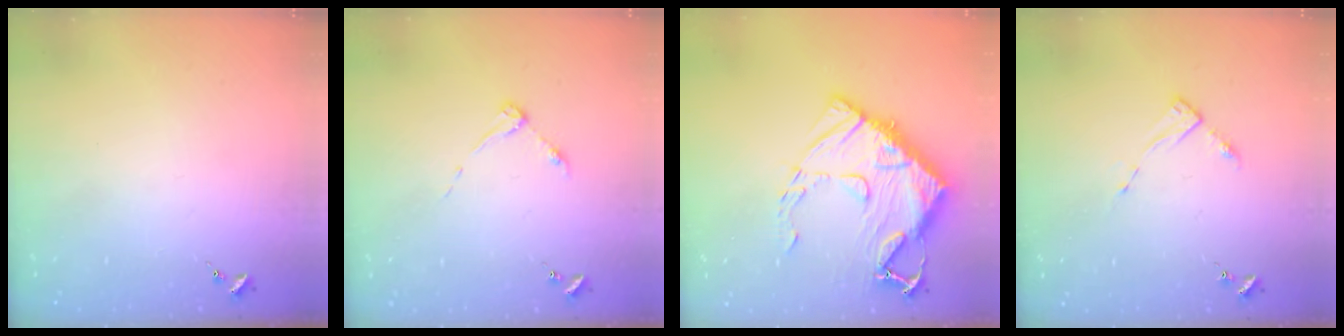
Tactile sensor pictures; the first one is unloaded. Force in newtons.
{"total": 3.7, "press": 3.7, "slide": 0.4}
{"total": 18.3, "press": 18.2, "slide": 2.1}
{"total": 2.8, "press": 2.8, "slide": 0.4}